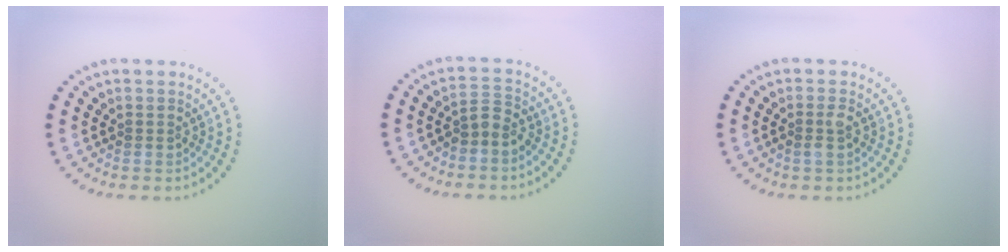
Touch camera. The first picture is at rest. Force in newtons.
{"total": 1.8, "press": 1.4, "slide": 1.2}
{"total": 1.1, "press": 1.1, "slide": 0.2}